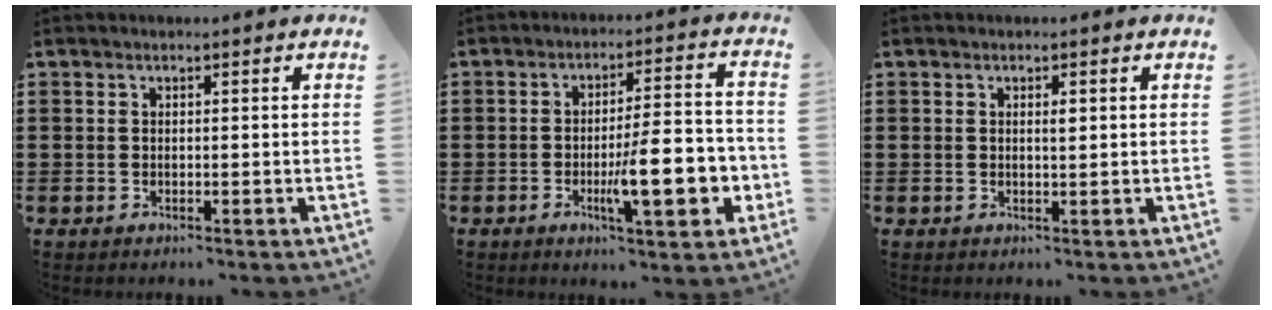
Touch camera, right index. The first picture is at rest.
{"total": 12.4, "force": [-3.3, 3.4, 11.4], "torque": [-0.169, -0.008, -0.054]}
{"total": 1.3, "force": [0.3, 0.4, 1.2], "torque": [-0.023, 0.005, 0.004]}